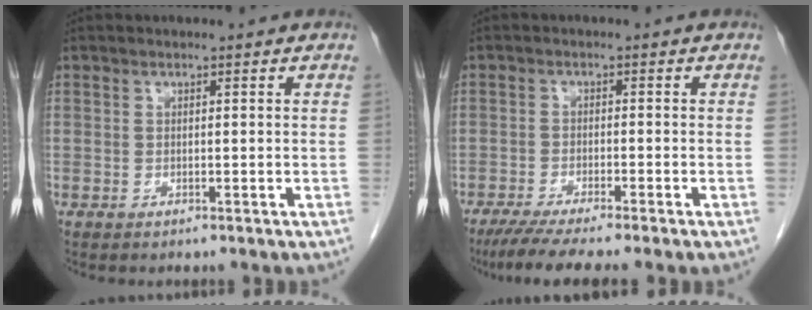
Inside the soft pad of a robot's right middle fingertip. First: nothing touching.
{"total": 7.1, "force": [-5.7, -0.5, 4.3], "torque": [-0.063, -0.019, -0.092]}